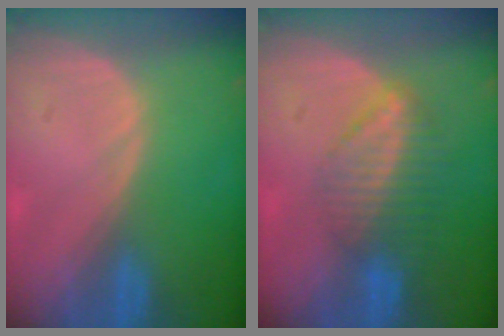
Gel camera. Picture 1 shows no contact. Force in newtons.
{"total": 6.9, "press": 6.0, "slide": 3.5}